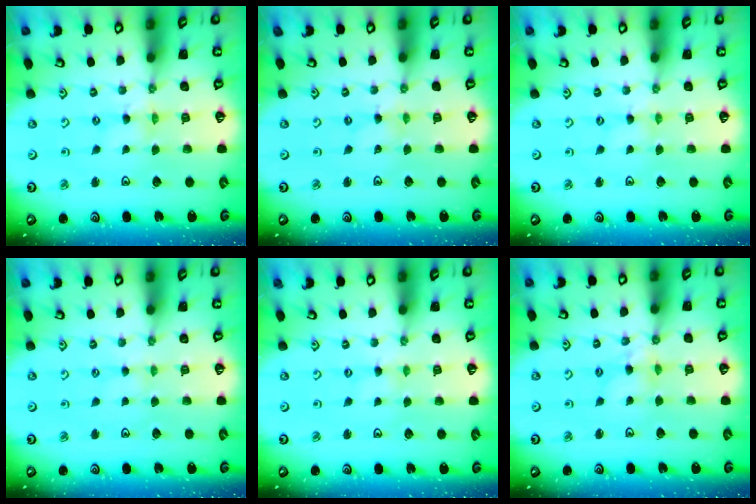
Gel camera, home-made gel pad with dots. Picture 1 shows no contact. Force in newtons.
{"total": 0.0}
{"total": 0.0}
{"total": 1.2, "press": 1.2, "slide": 0.4}
{"total": 0.0}
{"total": 4.9, "press": 4.9, "slide": 0.4}